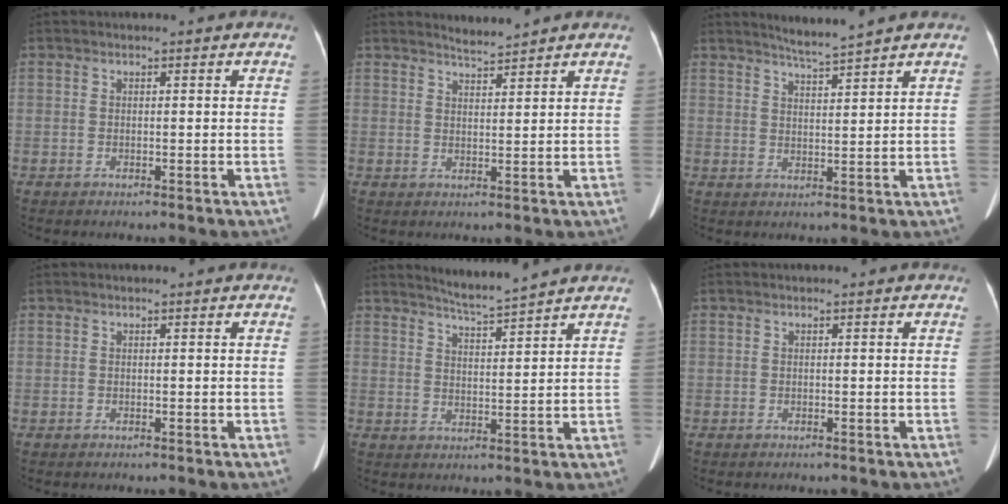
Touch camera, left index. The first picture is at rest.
{"total": 2.4, "force": [2.3, -0.5, 0.0], "torque": [-0.006, -0.002, 0.048]}
{"total": 4.0, "force": [3.6, -1.4, 1.1], "torque": [-0.024, -0.010, 0.070]}
{"total": 0.0}
{"total": 5.5, "force": [5.2, -1.4, 1.3], "torque": [-0.032, -0.008, 0.089]}
{"total": 0.0}